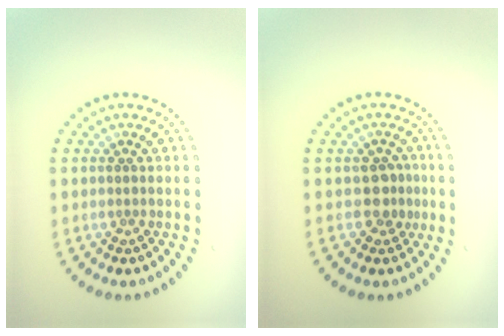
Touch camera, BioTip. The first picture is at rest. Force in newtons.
{"total": 2.0, "press": 1.8, "slide": 1.0}